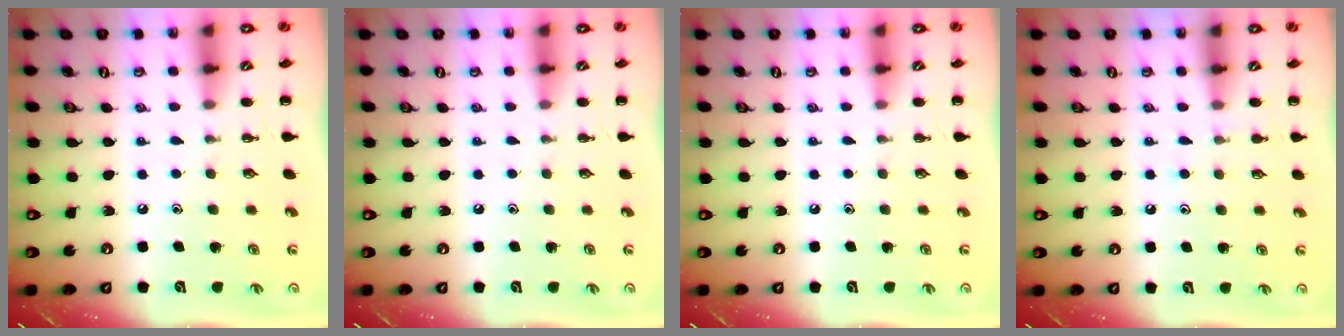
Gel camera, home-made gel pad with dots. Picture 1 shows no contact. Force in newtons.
{"total": 0.0}
{"total": 0.0}
{"total": 4.9, "press": 4.7, "slide": 1.1}